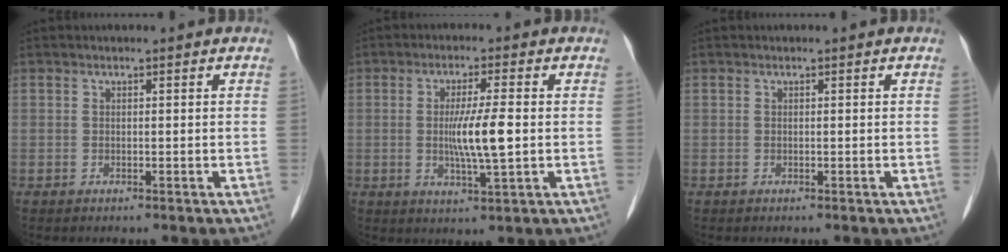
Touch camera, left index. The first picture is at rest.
{"total": 6.5, "force": [-0.2, 0.3, 6.5], "torque": [-0.129, -0.009, -0.004]}
{"total": 0.0}